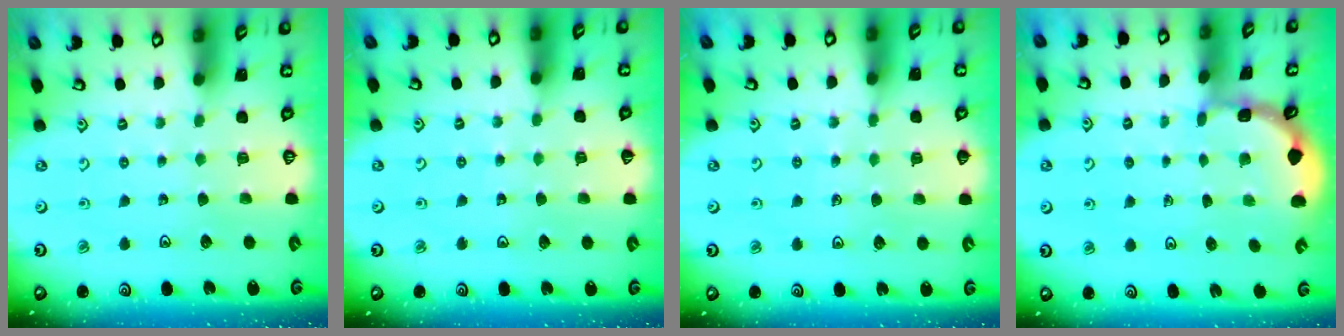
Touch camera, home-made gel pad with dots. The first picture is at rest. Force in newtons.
{"total": 2.9, "press": 2.9, "slide": 0.3}
{"total": 5.3, "press": 4.8, "slide": 2.2}
{"total": 1.7, "press": 1.7, "slide": 0.2}